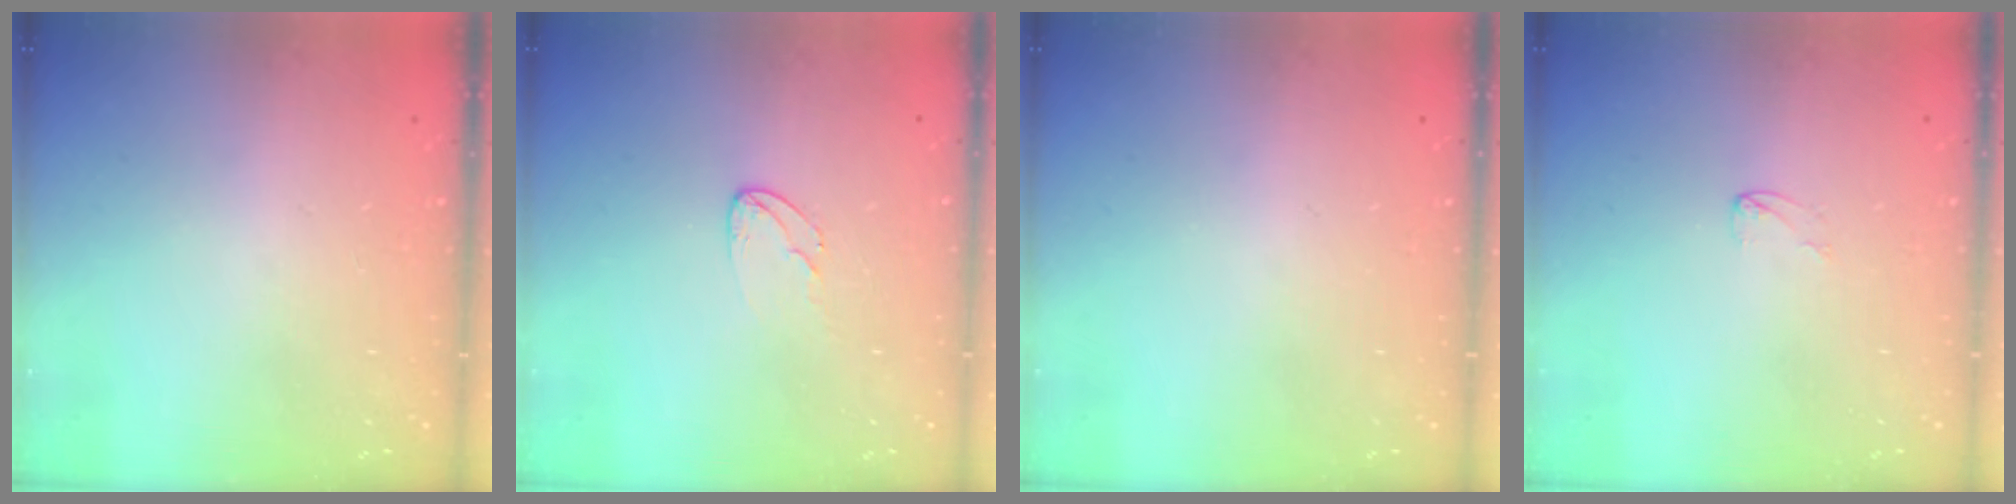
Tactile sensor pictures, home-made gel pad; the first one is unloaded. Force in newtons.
{"total": 5.0, "press": 5.0, "slide": 0.4}
{"total": 0.0}
{"total": 3.0, "press": 3.0, "slide": 0.3}